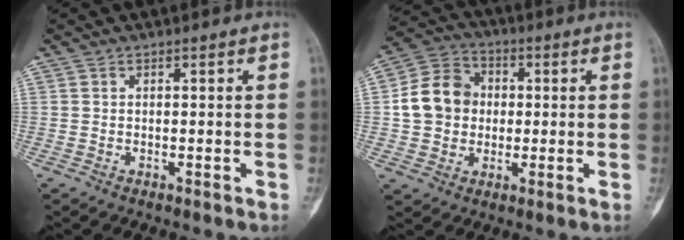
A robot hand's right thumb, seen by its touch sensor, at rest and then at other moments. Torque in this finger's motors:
{"motor_torque": [0.27, 0.24, 0.65, -0.09, 0.07]}